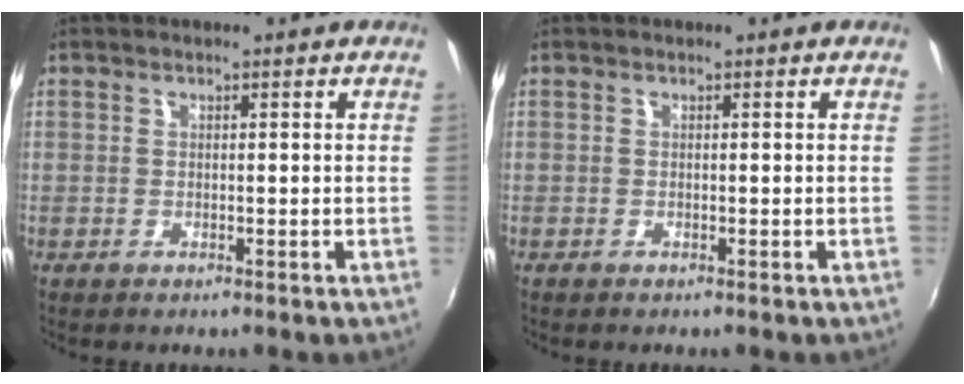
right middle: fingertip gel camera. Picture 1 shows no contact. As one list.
[{"total": 0.0}]